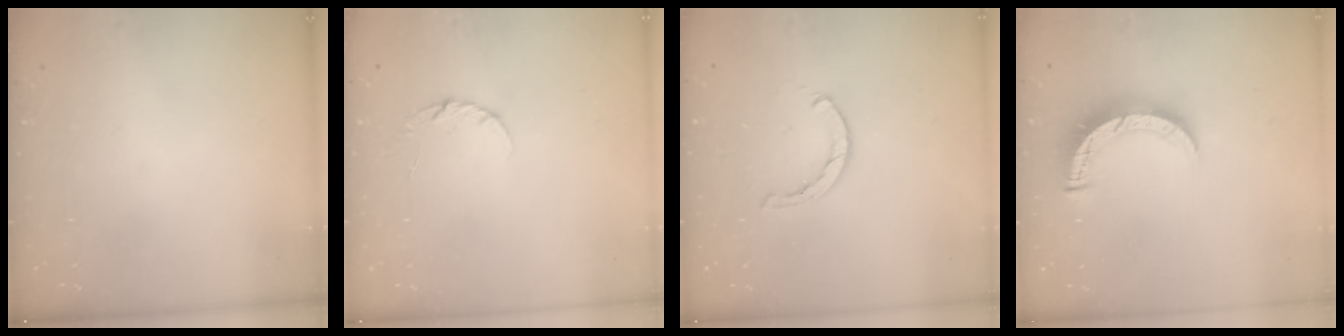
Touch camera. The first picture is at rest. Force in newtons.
{"total": 4.0, "press": 4.0, "slide": 0.4}
{"total": 1.2, "press": 1.2, "slide": 0.2}
{"total": 8.6, "press": 8.6, "slide": 0.6}